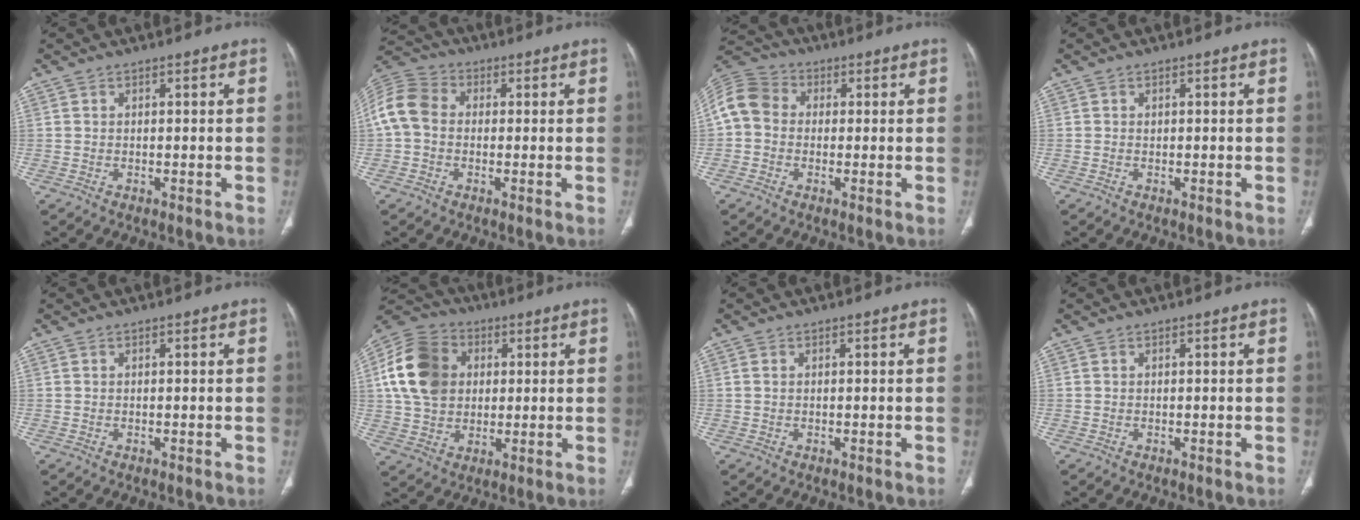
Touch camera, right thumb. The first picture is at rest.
{"total": 9.5, "force": [0.3, 7.4, 5.9], "torque": [-0.121, 0.029, -0.005]}
{"total": 9.2, "force": [0.3, 7.7, 4.9], "torque": [-0.093, 0.029, -0.007]}
{"total": 0.0}
{"total": 0.0}
{"total": 16.1, "force": [2.9, 12.7, 9.5], "torque": [-0.168, 0.011, 0.049]}
{"total": 0.5, "force": [0.1, 0.3, 0.4], "torque": [-0.010, 0.003, 0.004]}
{"total": 0.0}